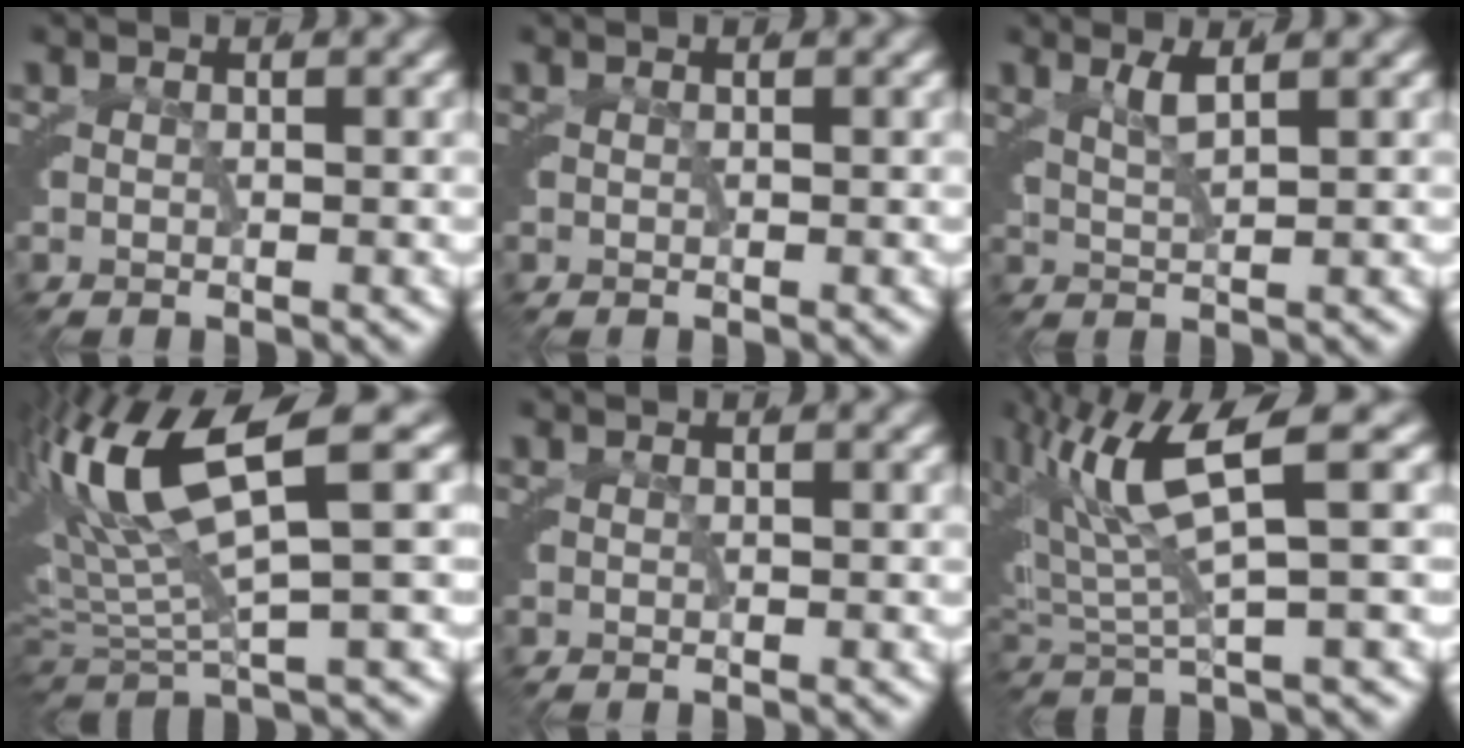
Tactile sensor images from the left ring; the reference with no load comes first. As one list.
[{"total": 0.0}, {"total": 1.8, "force": [1.4, -0.7, 0.8], "torque": [-0.026, -0.001, 0.030]}, {"total": 8.5, "force": [2.9, 3.3, 7.3], "torque": [-0.159, 0.014, 0.050]}, {"total": 0.0}, {"total": 6.7, "force": [3.1, 2.0, 5.6], "torque": [-0.119, 0.012, 0.051]}]